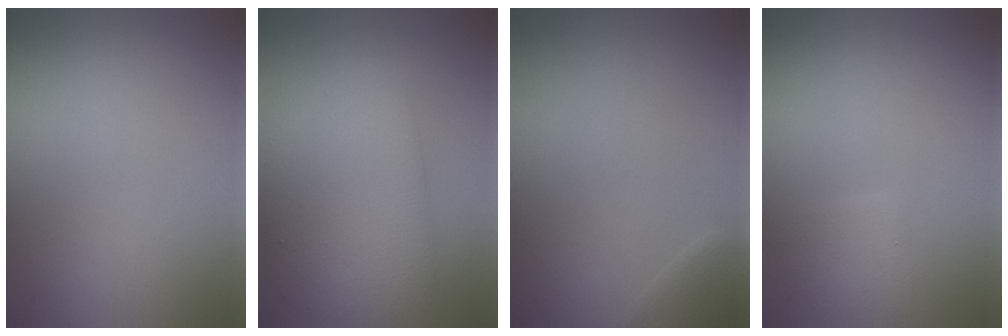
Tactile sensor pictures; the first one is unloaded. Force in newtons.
{"total": 6.3, "press": 6.3, "slide": 0.2}
{"total": 1.7, "press": 1.7, "slide": 0.1}
{"total": 1.6, "press": 1.6, "slide": 0.0}